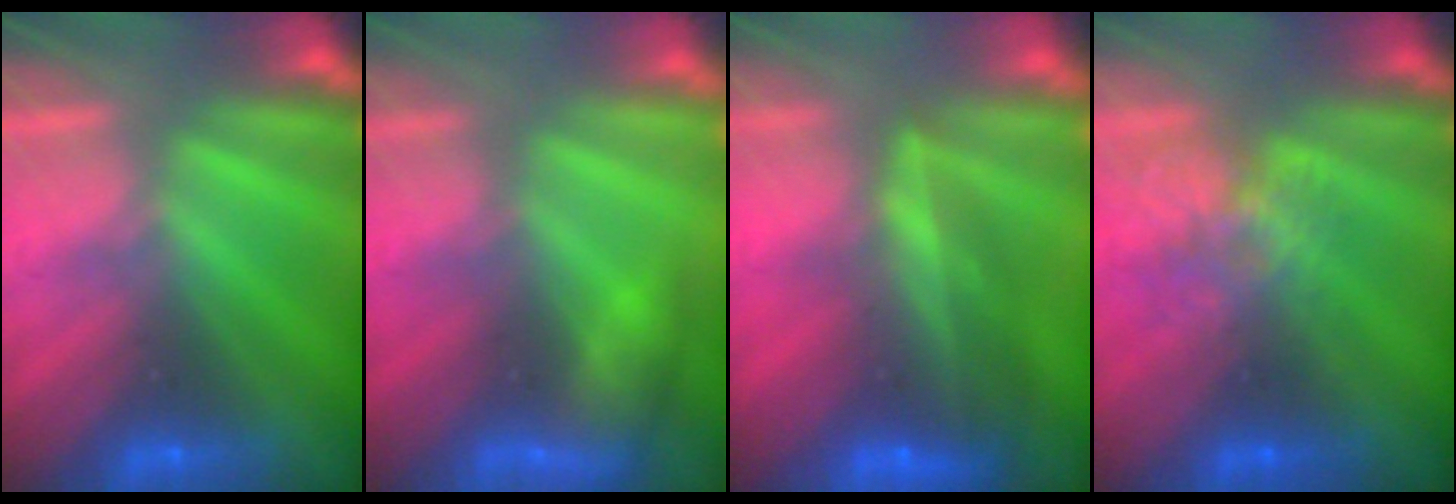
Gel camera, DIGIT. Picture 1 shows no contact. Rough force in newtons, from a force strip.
{"total": 3.5}
{"total": 7.5}
{"total": 4.5}